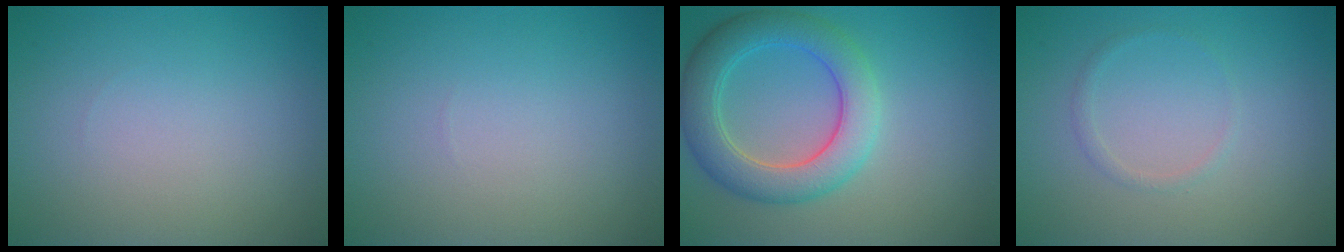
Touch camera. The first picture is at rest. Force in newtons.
{"total": 0.0}
{"total": 5.7, "press": 5.7, "slide": 0.2}
{"total": 0.8, "press": 0.8, "slide": 0.1}